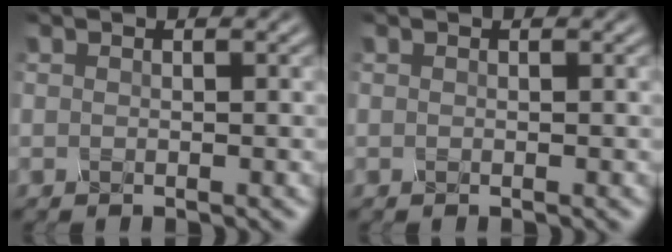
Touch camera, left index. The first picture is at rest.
{"total": 0.0}